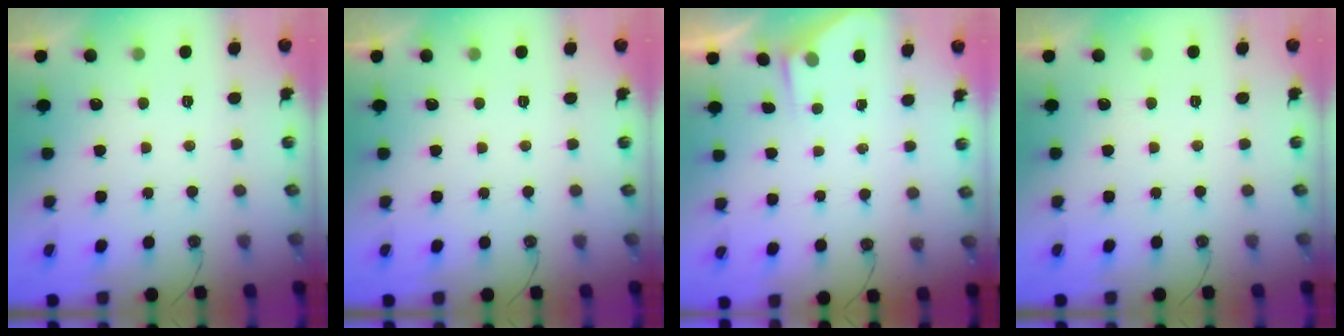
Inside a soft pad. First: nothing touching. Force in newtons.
{"total": 0.0}
{"total": 2.4, "press": 2.3, "slide": 0.4}
{"total": 0.0}